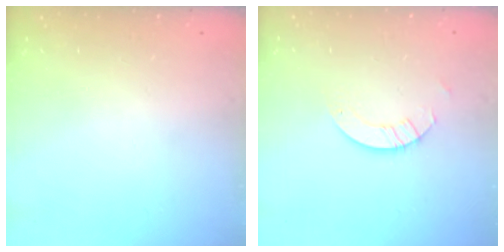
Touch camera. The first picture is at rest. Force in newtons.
{"total": 2.6, "press": 2.6, "slide": 0.2}